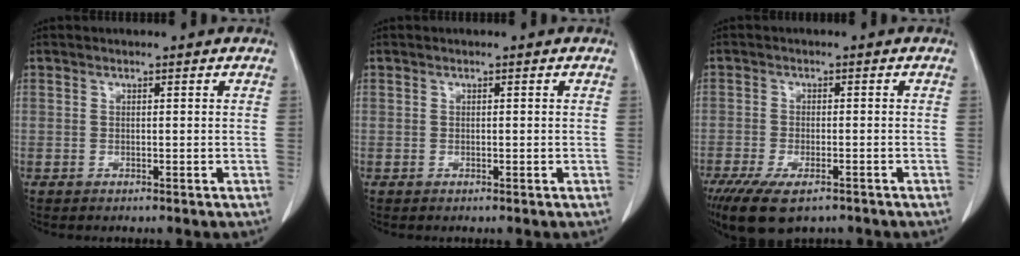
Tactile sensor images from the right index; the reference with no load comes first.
{"total": 0.0}
{"total": 10.2, "force": [-7.1, 3.7, 6.4], "torque": [-0.114, -0.019, -0.110]}